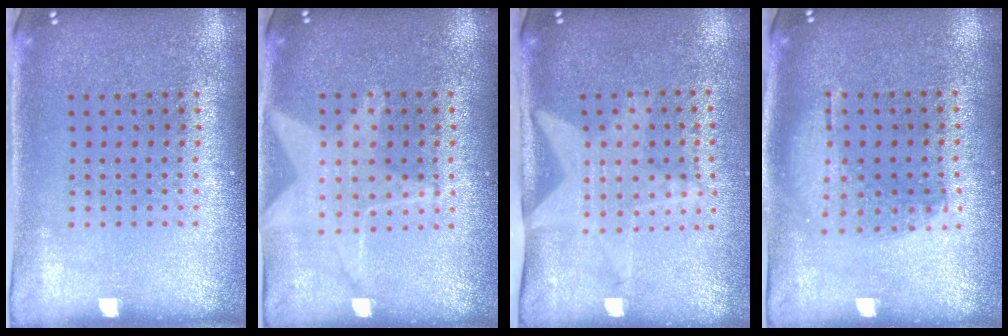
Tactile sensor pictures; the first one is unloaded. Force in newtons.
{"total": 1.3, "press": 1.3, "slide": 0.2}
{"total": 2.1, "press": 1.5, "slide": 1.4}
{"total": 1.0, "press": 0.9, "slide": 0.3}